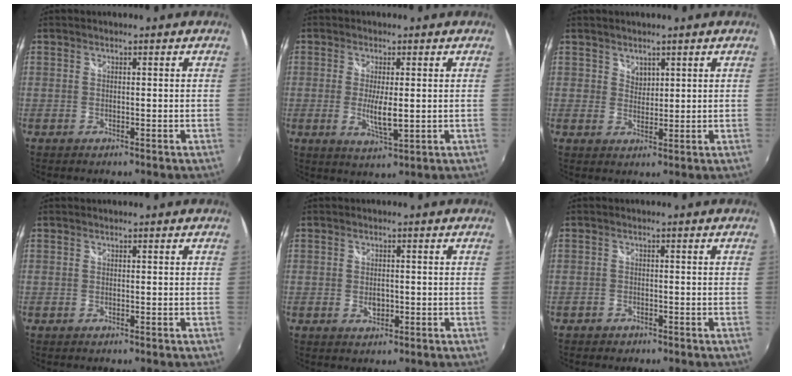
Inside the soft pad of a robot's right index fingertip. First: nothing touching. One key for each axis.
{"total": 5.1, "fx": -0.3, "fy": 1.3, "fz": 4.9, "tx": -0.090, "ty": -0.013, "tz": -0.002}
{"total": 2.4, "fx": 1.7, "fy": 1.7, "fz": 0.2, "tx": 0.002, "ty": 0.001, "tz": 0.030}
{"total": 0.0}
{"total": 2.5, "fx": -0.4, "fy": 1.8, "fz": 1.7, "tx": -0.028, "ty": -0.002, "tz": -0.005}
{"total": 1.8, "fx": -1.4, "fy": 1.1, "fz": 0.3, "tx": -0.012, "ty": 0.001, "tz": -0.022}